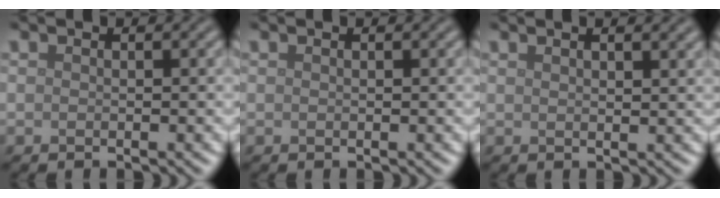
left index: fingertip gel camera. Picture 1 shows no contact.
{"total": 0.0}
{"total": 3.7, "force": [2.5, 1.4, 2.3], "torque": [-0.007, 0.016, 0.012]}